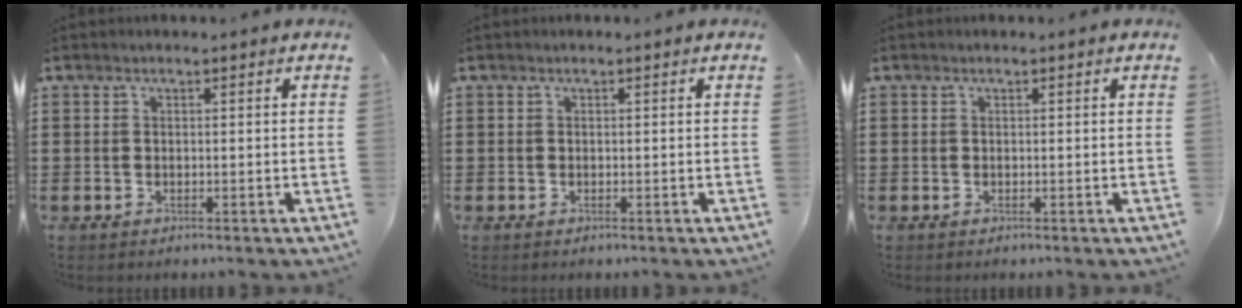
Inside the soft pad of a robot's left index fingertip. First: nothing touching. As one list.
[{"total": 0.0}, {"total": 0.0}]